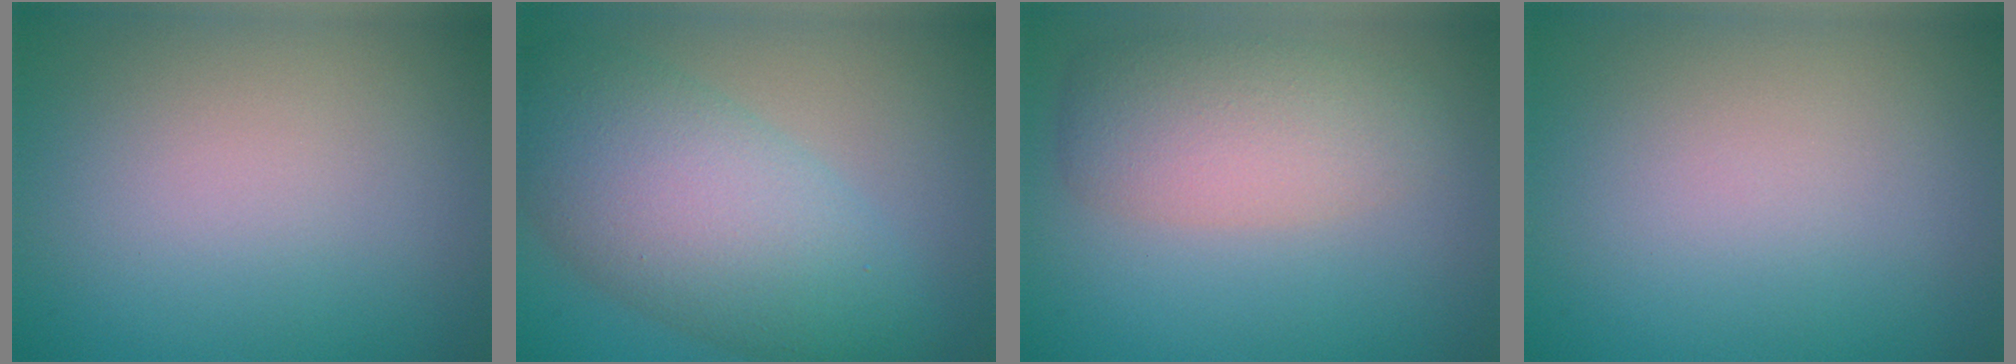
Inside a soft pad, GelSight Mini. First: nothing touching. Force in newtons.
{"total": 8.4, "press": 8.4, "slide": 0.2}
{"total": 4.6, "press": 4.6, "slide": 0.1}
{"total": 0.0}